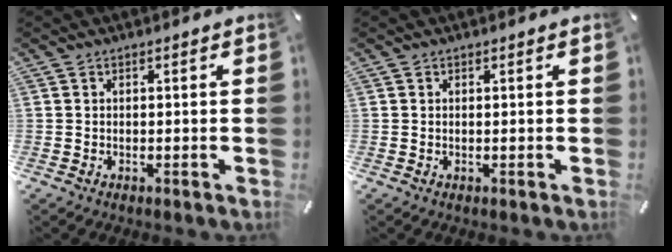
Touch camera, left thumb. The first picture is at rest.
{"total": 0.0}